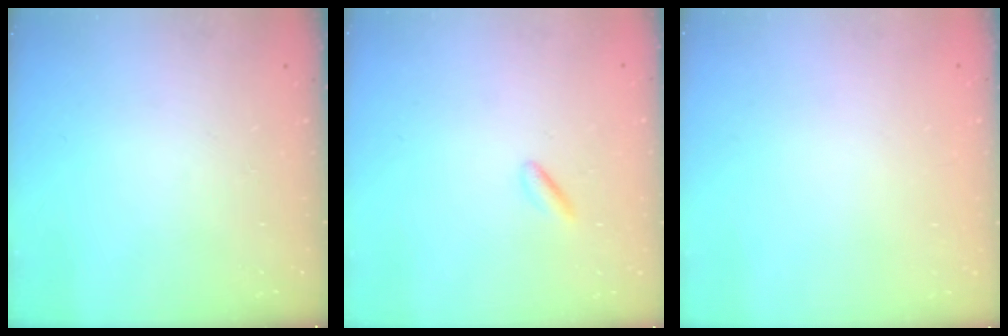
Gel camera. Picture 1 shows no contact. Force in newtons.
{"total": 0.7, "press": 0.6, "slide": 0.4}
{"total": 2.1, "press": 2.1, "slide": 0.1}